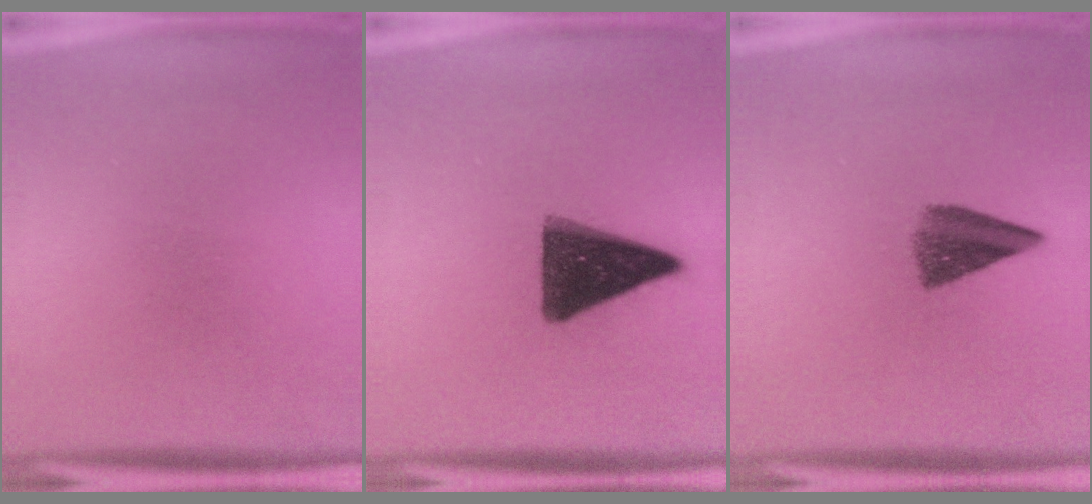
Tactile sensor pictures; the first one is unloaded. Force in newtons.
{"total": 14.7}
{"total": 6.4}